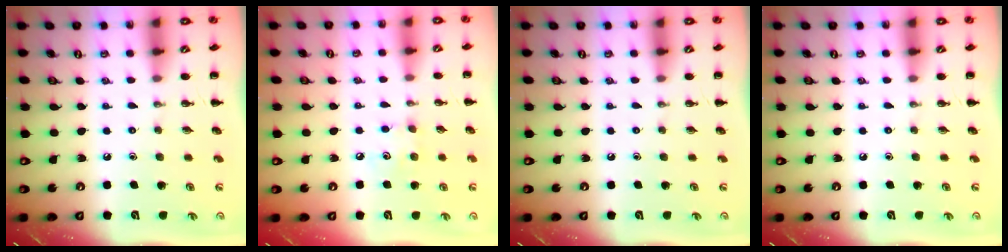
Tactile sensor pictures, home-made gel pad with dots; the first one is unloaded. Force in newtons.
{"total": 4.9, "press": 4.8, "slide": 1.2}
{"total": 0.0}
{"total": 0.0}